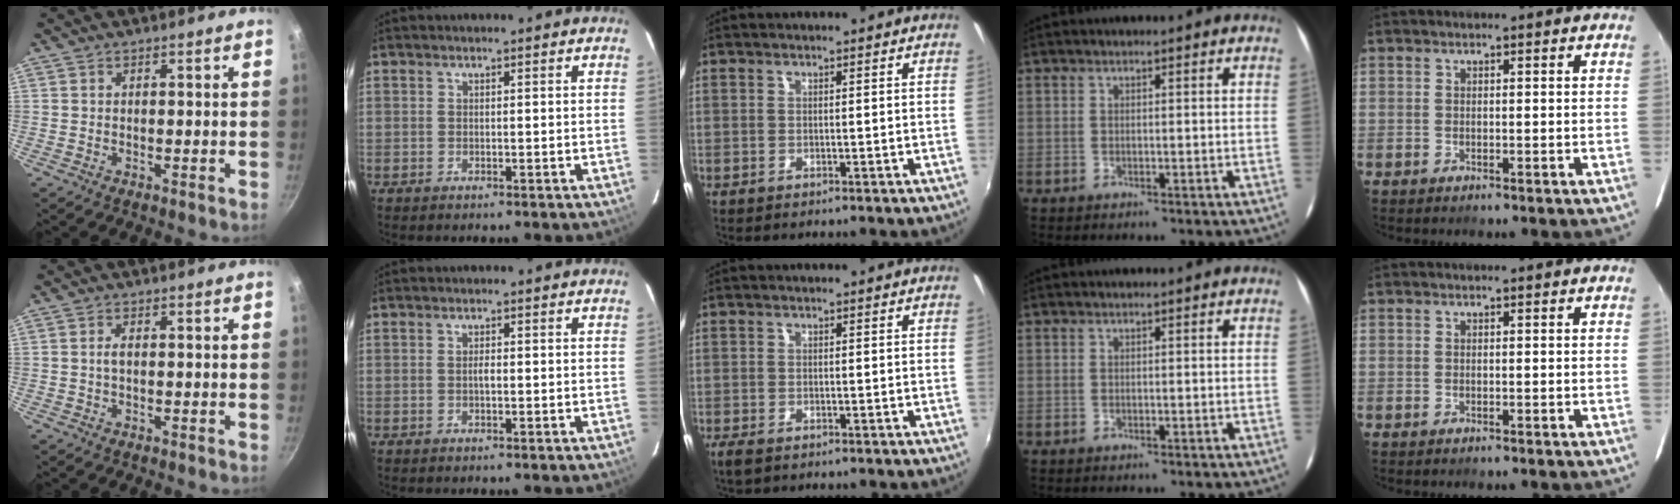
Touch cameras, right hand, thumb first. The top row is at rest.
{"thumb": {"total": 1.5, "force": [0.0, 0.7, 1.3], "torque": [-0.026, 0.004, -0.001]}, "index": {"total": 1.0, "force": [-0.1, 0.4, 0.9], "torque": [-0.016, 0.003, -0.003]}, "middle": {"total": 2.5, "force": [-1.7, 1.0, 1.6], "torque": [-0.035, -0.010, -0.029]}}